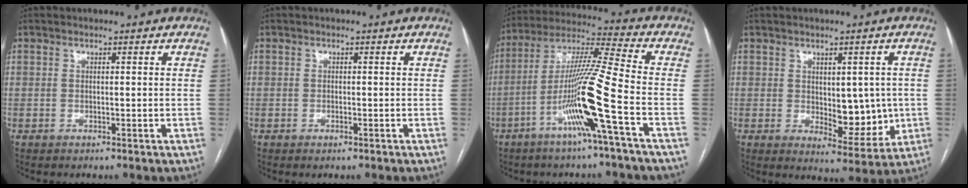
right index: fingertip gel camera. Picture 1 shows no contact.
{"total": 0.6, "force": [-0.4, 0.2, 0.4], "torque": [-0.007, -0.001, -0.004]}
{"total": 14.8, "force": [-5.6, -1.7, 13.6], "torque": [-0.260, -0.004, -0.110]}
{"total": 7.8, "force": [-0.1, 3.9, 6.7], "torque": [-0.078, -0.003, 0.013]}